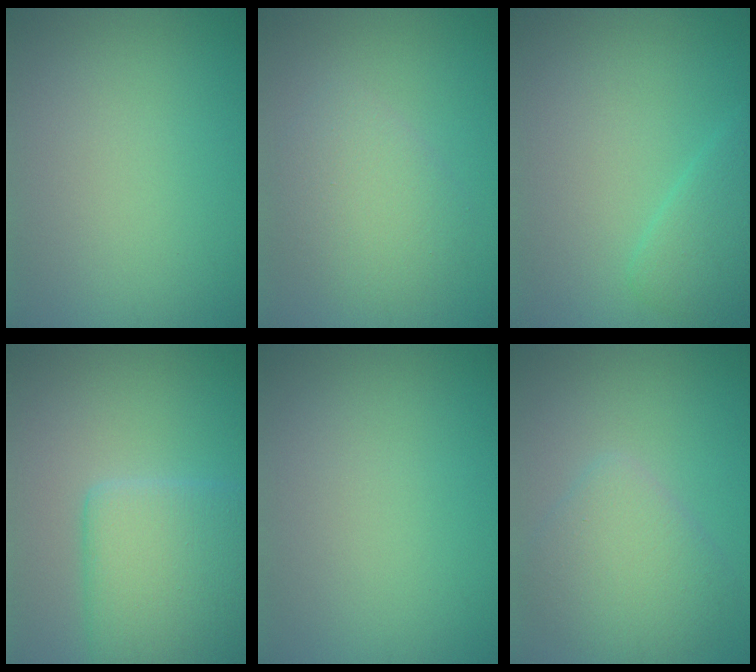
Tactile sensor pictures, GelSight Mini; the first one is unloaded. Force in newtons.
{"total": 3.3, "press": 3.3, "slide": 0.2}
{"total": 2.6, "press": 2.6, "slide": 0.1}
{"total": 7.2, "press": 7.2, "slide": 0.5}
{"total": 0.0}
{"total": 4.1, "press": 4.1, "slide": 0.2}